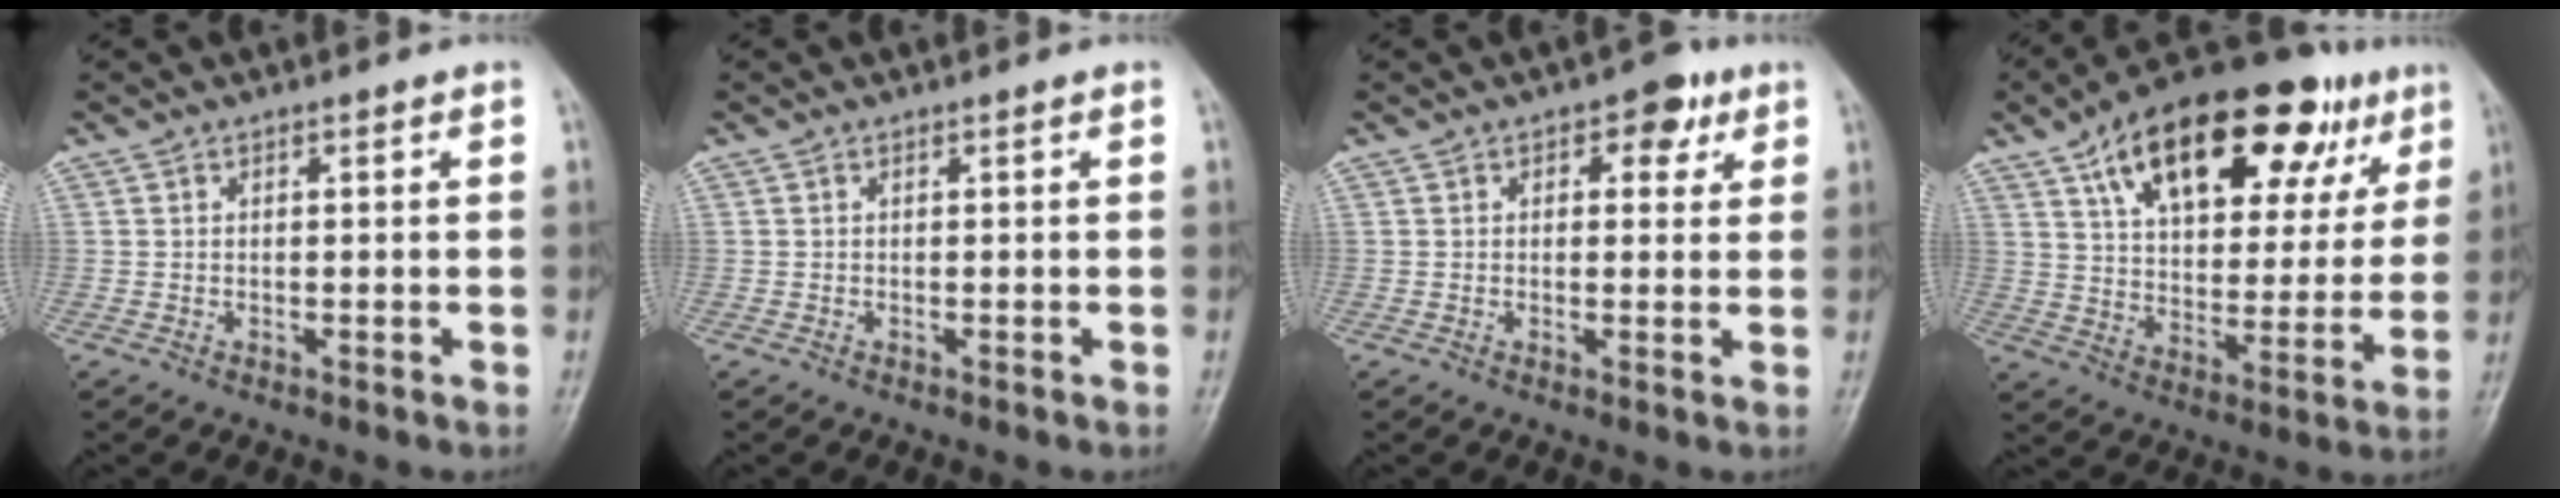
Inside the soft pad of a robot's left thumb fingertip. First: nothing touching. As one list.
[{"total": 0.0}, {"total": 5.2, "force": [2.4, 3.1, 3.4], "torque": [-0.012, -0.003, 0.022]}, {"total": 27.6, "force": [14.2, 13.3, 19.5], "torque": [-0.262, 0.000, 0.218]}]